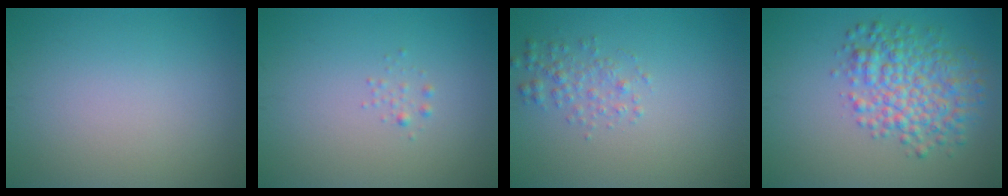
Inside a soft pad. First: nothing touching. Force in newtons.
{"total": 0.7, "press": 0.7, "slide": 0.0}
{"total": 1.8, "press": 1.8, "slide": 0.0}
{"total": 5.8, "press": 5.8, "slide": 0.1}